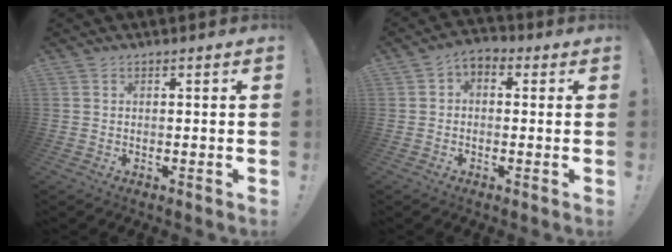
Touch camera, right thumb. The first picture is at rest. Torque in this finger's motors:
{"motor_torque": [0.23, -0.05, -0.05, 0.05, 0.01]}